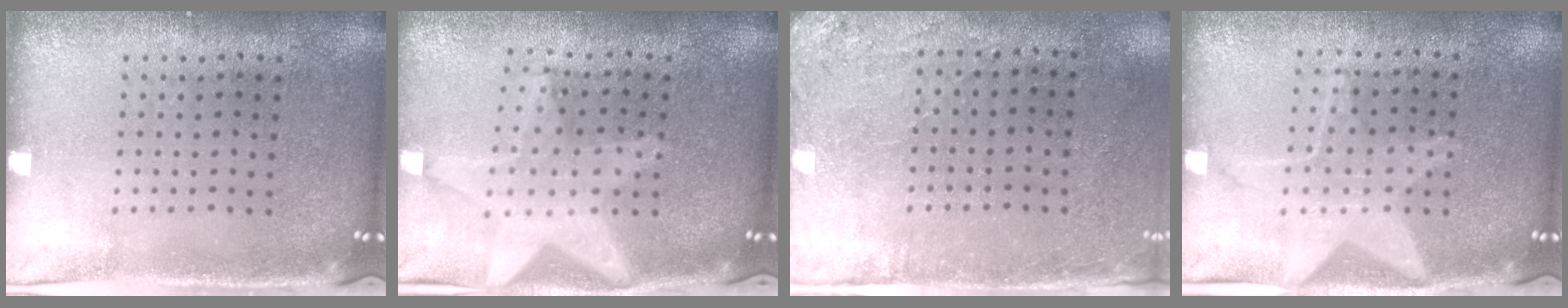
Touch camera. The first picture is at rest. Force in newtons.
{"total": 2.2, "press": 1.8, "slide": 1.3}
{"total": 2.8, "press": 2.3, "slide": 1.6}
{"total": 1.5, "press": 1.5, "slide": 0.4}